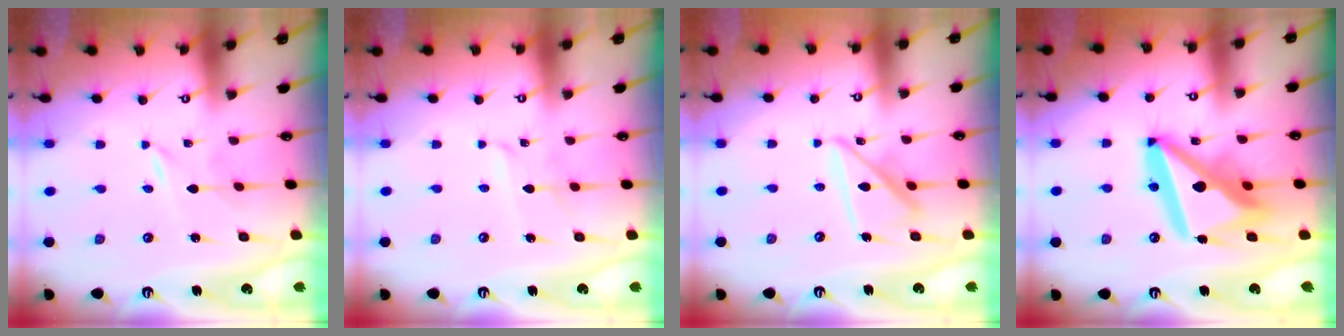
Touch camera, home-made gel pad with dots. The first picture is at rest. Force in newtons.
{"total": 3.9, "press": 3.9, "slide": 0.3}
{"total": 13.0, "press": 12.9, "slide": 1.2}
{"total": 20.0, "press": 19.9, "slide": 2.5}